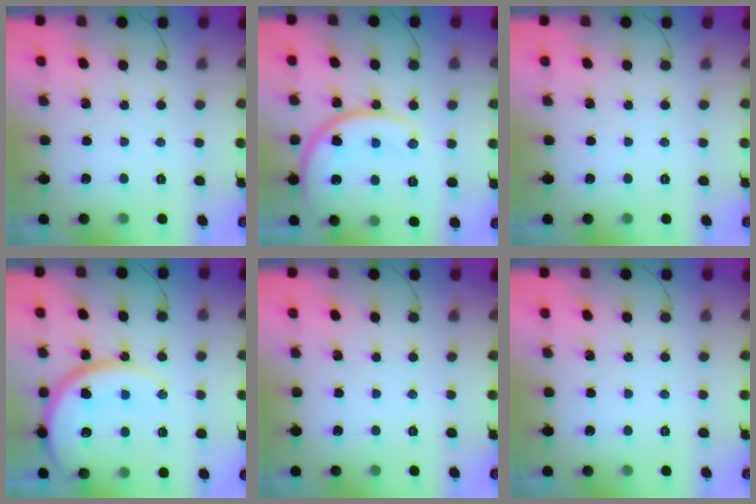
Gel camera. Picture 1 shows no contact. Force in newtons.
{"total": 14.0, "press": 14.0, "slide": 0.7}
{"total": 0.0}
{"total": 18.7, "press": 18.6, "slide": 1.8}
{"total": 0.0}
{"total": 0.0}